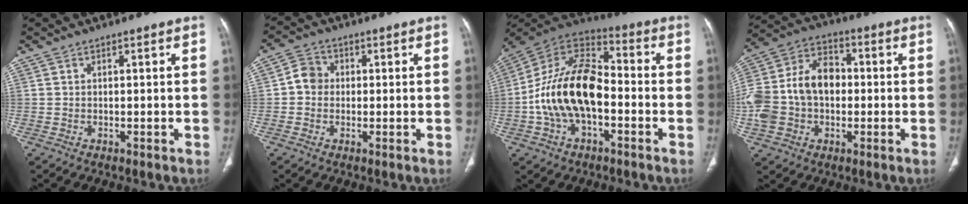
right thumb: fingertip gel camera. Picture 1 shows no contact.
{"total": 4.3, "force": [-0.1, 3.9, 1.8], "torque": [-0.016, 0.010, -0.010]}
{"total": 19.2, "force": [-3.2, 11.0, 15.4], "torque": [-0.276, 0.044, -0.061]}
{"total": 17.8, "force": [-0.9, 12.7, 12.4], "torque": [-0.246, 0.040, -0.018]}